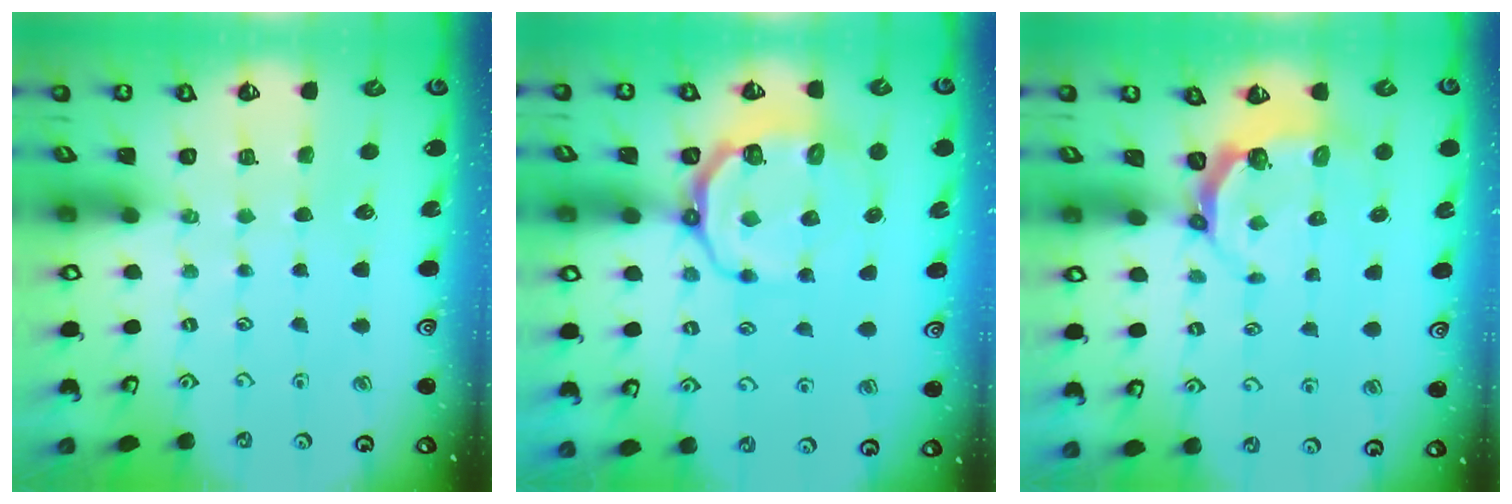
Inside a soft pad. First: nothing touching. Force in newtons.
{"total": 9.6, "press": 9.1, "slide": 3.1}
{"total": 4.7, "press": 3.7, "slide": 2.8}